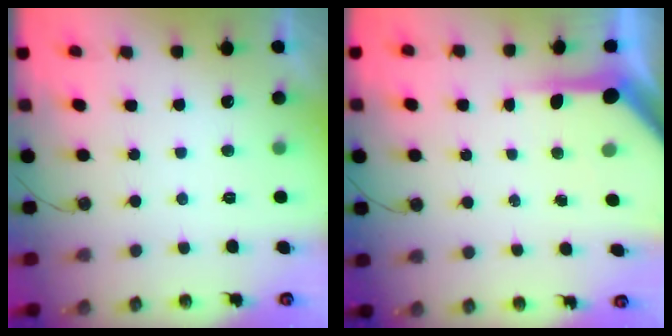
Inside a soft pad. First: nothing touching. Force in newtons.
{"total": 7.6, "press": 7.5, "slide": 0.6}